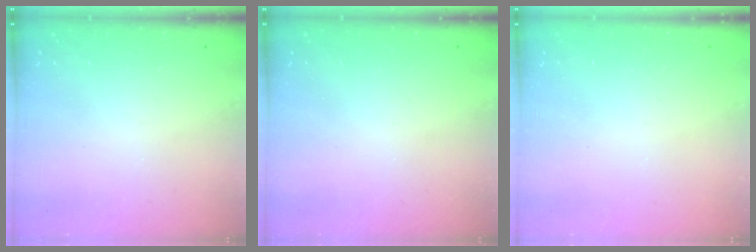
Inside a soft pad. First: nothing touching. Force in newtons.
{"total": 0.0}
{"total": 0.0}